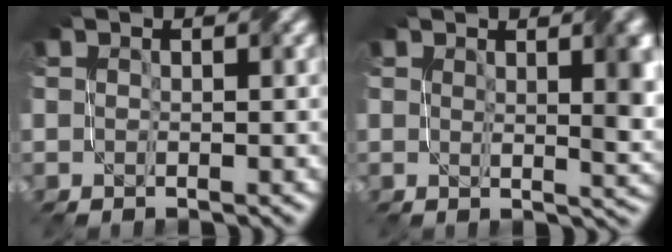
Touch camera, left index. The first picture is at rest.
{"total": 4.6, "force": [1.5, 1.3, 4.2], "torque": [-0.047, 0.000, 0.026]}